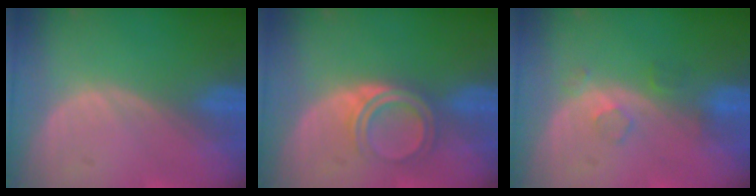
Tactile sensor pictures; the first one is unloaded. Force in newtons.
{"total": 5.0, "press": 4.2, "slide": 2.6}
{"total": 2.5, "press": 2.5, "slide": 0.3}